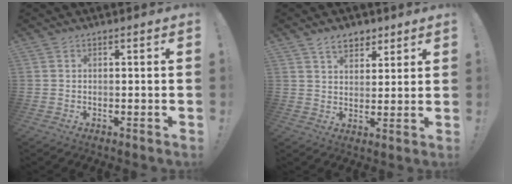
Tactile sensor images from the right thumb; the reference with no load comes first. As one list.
[{"total": 7.0, "force": [4.6, 4.5, 2.9], "torque": [-0.042, -0.019, 0.086]}]